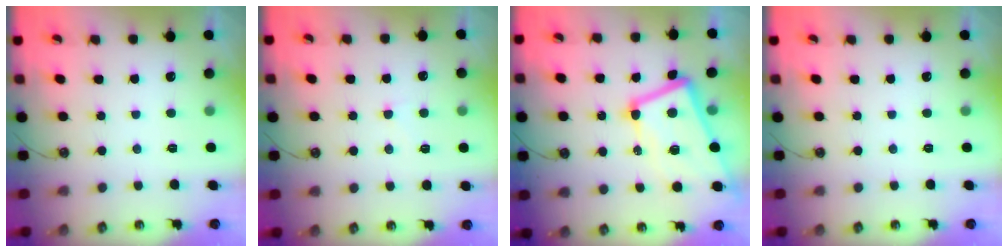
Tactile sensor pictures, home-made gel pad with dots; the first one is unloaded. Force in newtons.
{"total": 0.9, "press": 0.4, "slide": 0.8}
{"total": 9.5, "press": 9.4, "slide": 1.5}
{"total": 0.0}